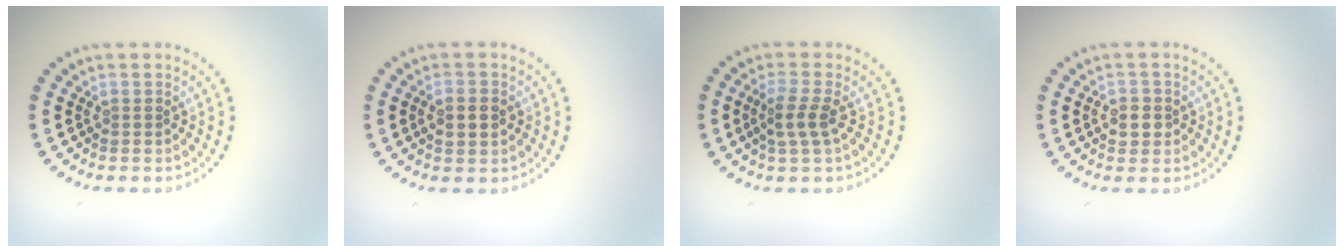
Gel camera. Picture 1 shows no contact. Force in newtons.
{"total": 2.2, "press": 2.1, "slide": 0.1}
{"total": 2.3, "press": 2.0, "slide": 1.1}
{"total": 1.7, "press": 1.7, "slide": 0.2}